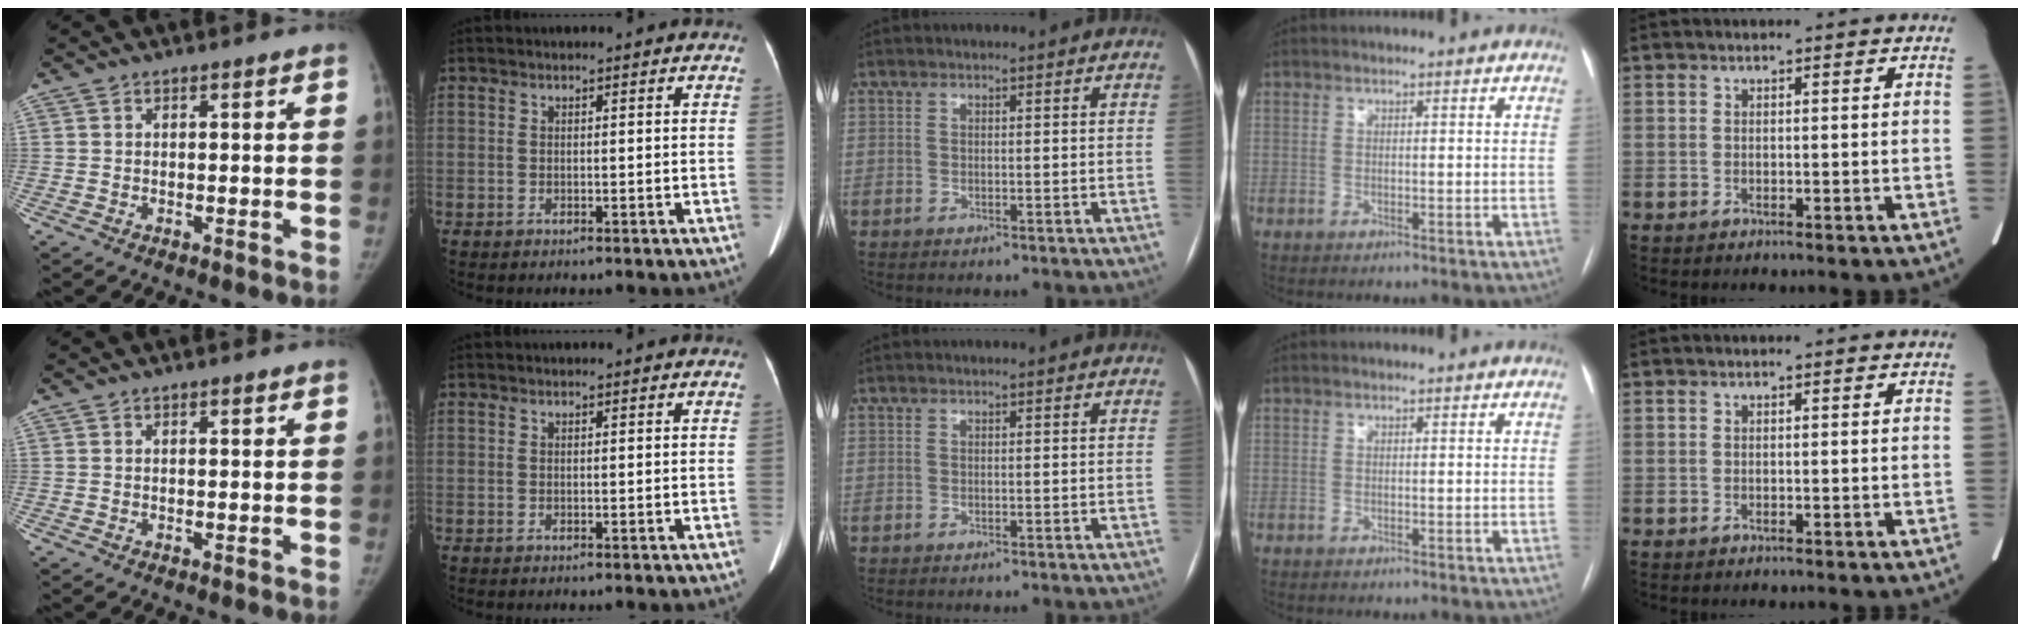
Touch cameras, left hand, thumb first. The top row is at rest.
{"thumb": {"total": 0.8, "force": [0.5, 0.3, 0.5], "torque": [-0.004, -0.001, 0.008]}}